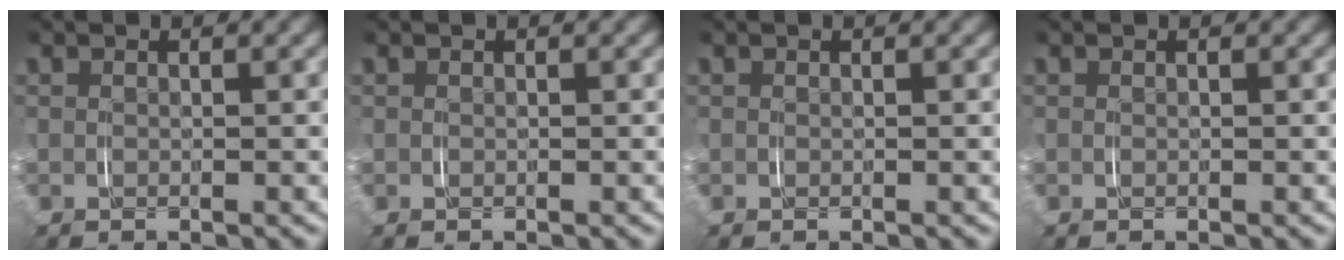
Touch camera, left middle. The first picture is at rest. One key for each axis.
{"total": 0.0}
{"total": 0.0}
{"total": 0.0}